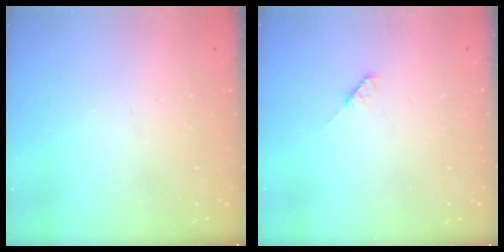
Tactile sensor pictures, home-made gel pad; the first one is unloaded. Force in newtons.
{"total": 3.0, "press": 3.0, "slide": 0.2}